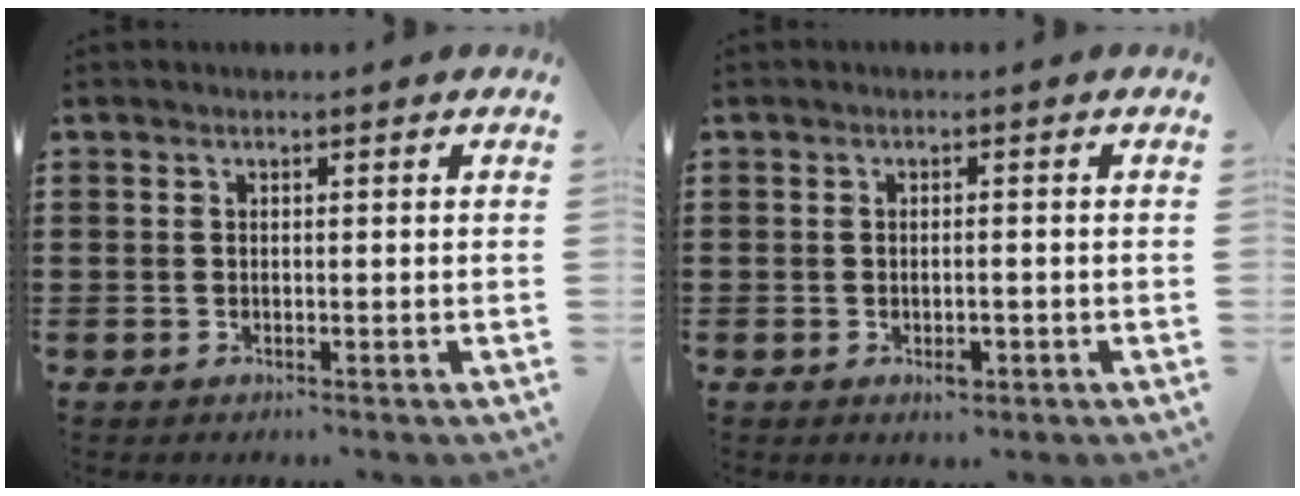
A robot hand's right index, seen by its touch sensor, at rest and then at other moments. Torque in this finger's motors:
{"motor_torque": [0.01, -0.03, 0.01, 0.03]}